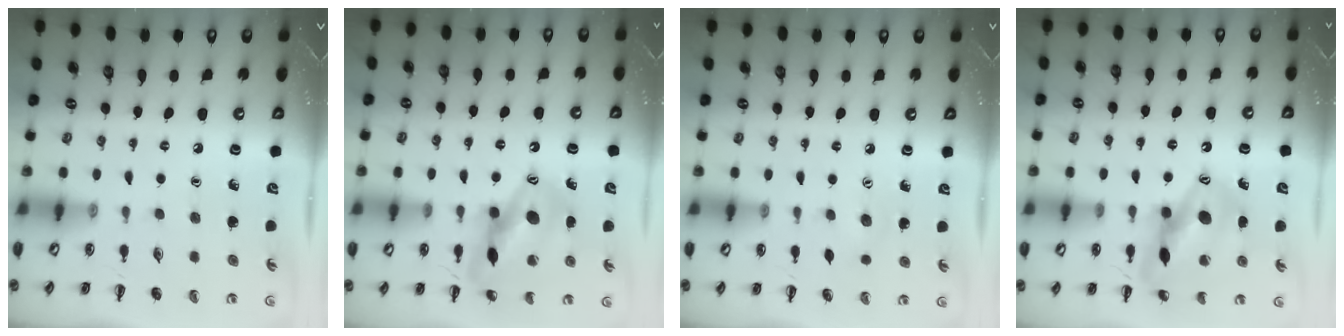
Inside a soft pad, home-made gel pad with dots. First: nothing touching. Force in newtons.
{"total": 14.1, "press": 13.7, "slide": 3.3}
{"total": 3.1, "press": 3.0, "slide": 0.7}
{"total": 14.1, "press": 13.7, "slide": 3.3}